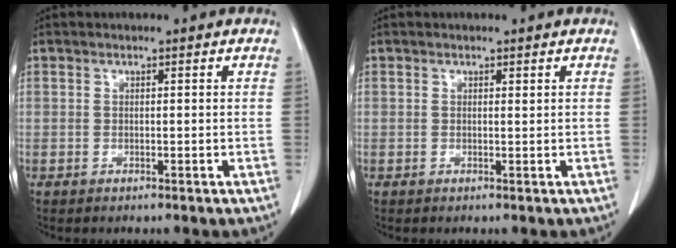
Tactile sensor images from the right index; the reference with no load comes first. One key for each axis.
{"total": 0.0}